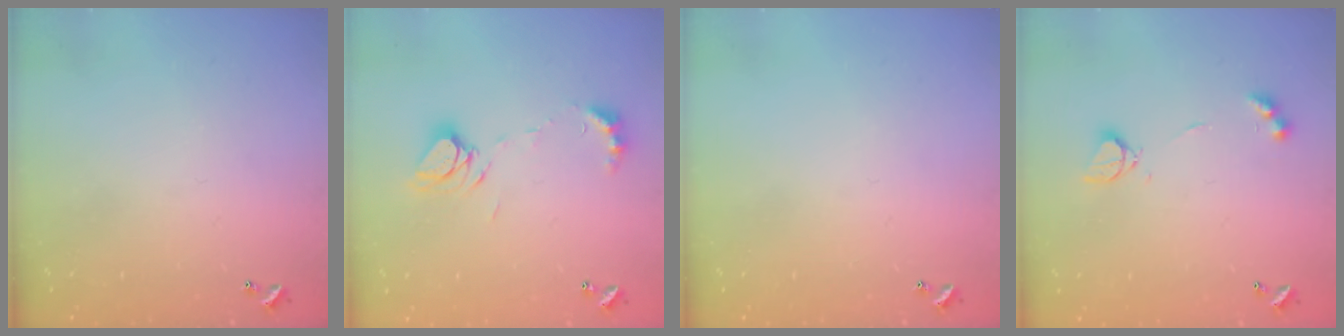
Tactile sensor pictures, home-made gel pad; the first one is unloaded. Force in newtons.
{"total": 8.4, "press": 8.4, "slide": 1.0}
{"total": 0.0}
{"total": 4.4, "press": 4.3, "slide": 0.8}